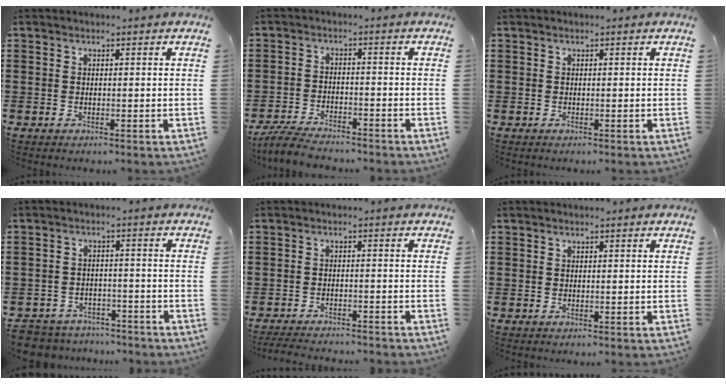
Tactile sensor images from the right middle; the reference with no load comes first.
{"total": 4.9, "force": [-4.6, 0.5, 1.5], "torque": [-0.039, -0.004, -0.093]}
{"total": 0.0}
{"total": 4.3, "force": [-4.2, 0.7, -0.1], "torque": [-0.019, -0.001, -0.094]}
{"total": 2.9, "force": [-2.8, 0.0, 0.5], "torque": [-0.011, -0.001, -0.057]}
{"total": 0.0}